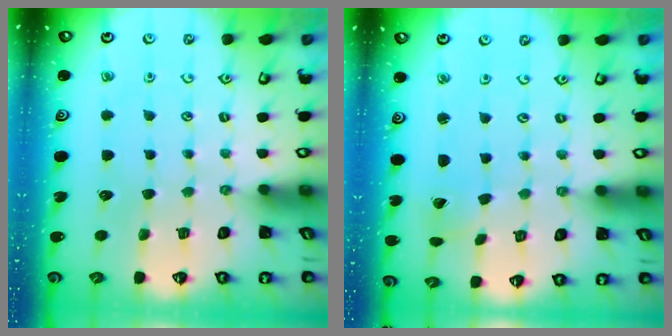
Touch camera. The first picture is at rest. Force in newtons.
{"total": 0.9, "press": 0.9, "slide": 0.1}